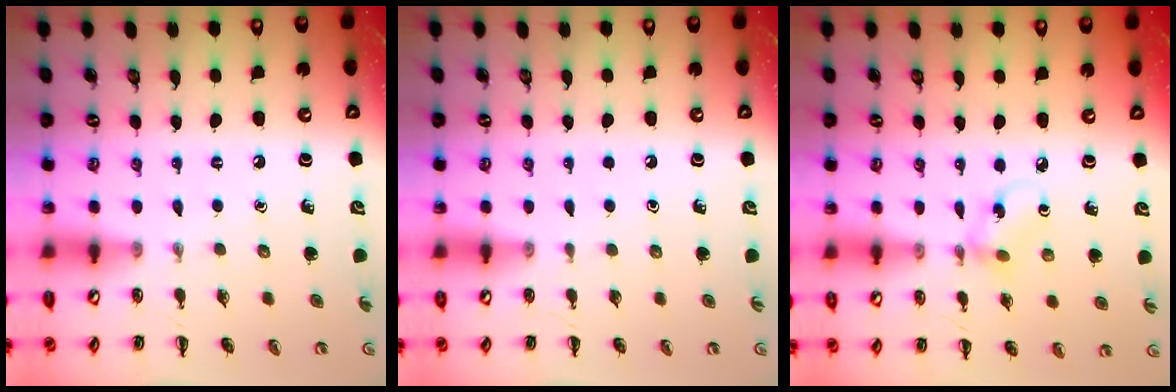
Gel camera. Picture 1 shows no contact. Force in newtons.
{"total": 0.0}
{"total": 4.0, "press": 3.9, "slide": 0.7}